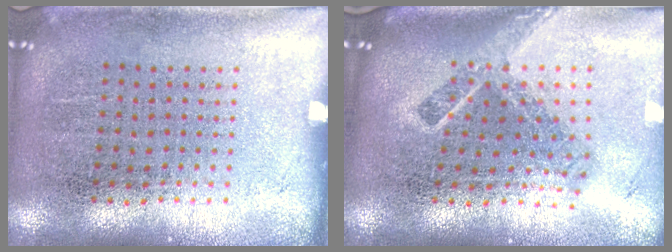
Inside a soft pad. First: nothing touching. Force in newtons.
{"total": 2.2, "press": 1.5, "slide": 1.6}